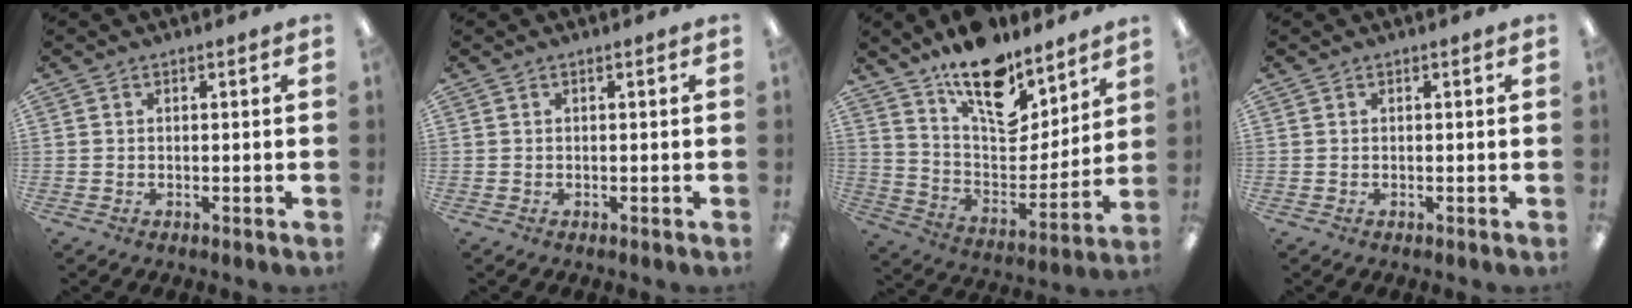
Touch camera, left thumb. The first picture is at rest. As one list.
[{"total": 0.0}, {"total": 17.6, "force": [13.4, 7.8, 8.4], "torque": [-0.135, -0.103, 0.236]}, {"total": 0.0}]